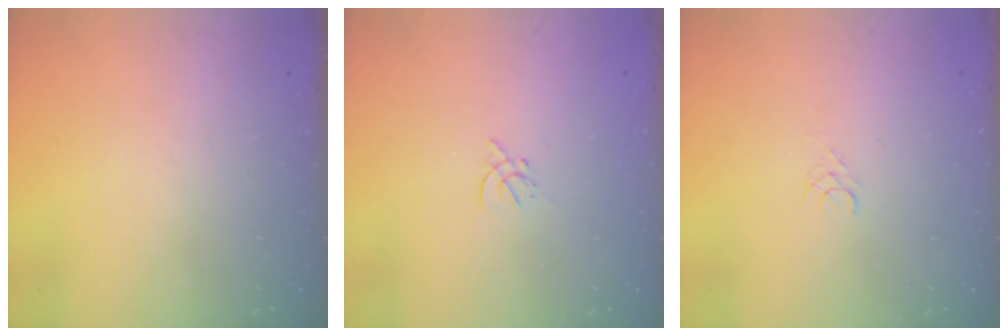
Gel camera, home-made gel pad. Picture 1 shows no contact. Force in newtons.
{"total": 1.9, "press": 1.8, "slide": 0.5}
{"total": 2.4, "press": 2.4, "slide": 0.3}